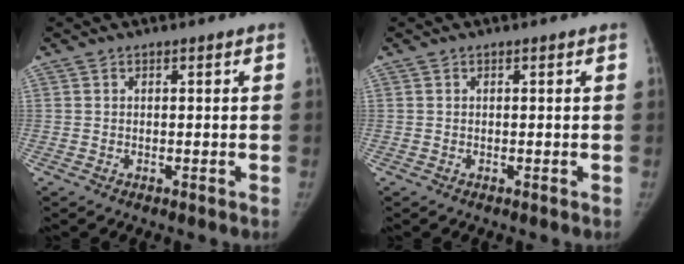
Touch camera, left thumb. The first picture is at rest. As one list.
[{"total": 0.0}]